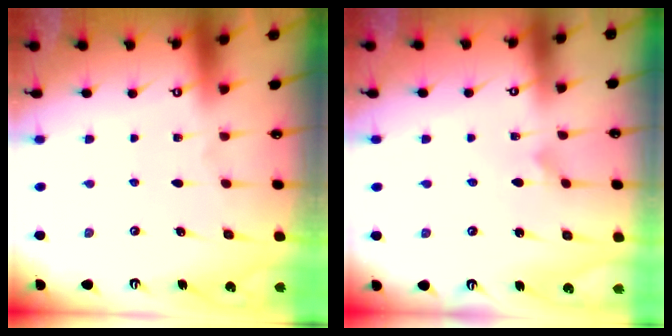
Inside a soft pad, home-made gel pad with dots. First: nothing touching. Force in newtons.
{"total": 2.2, "press": 2.2, "slide": 0.1}